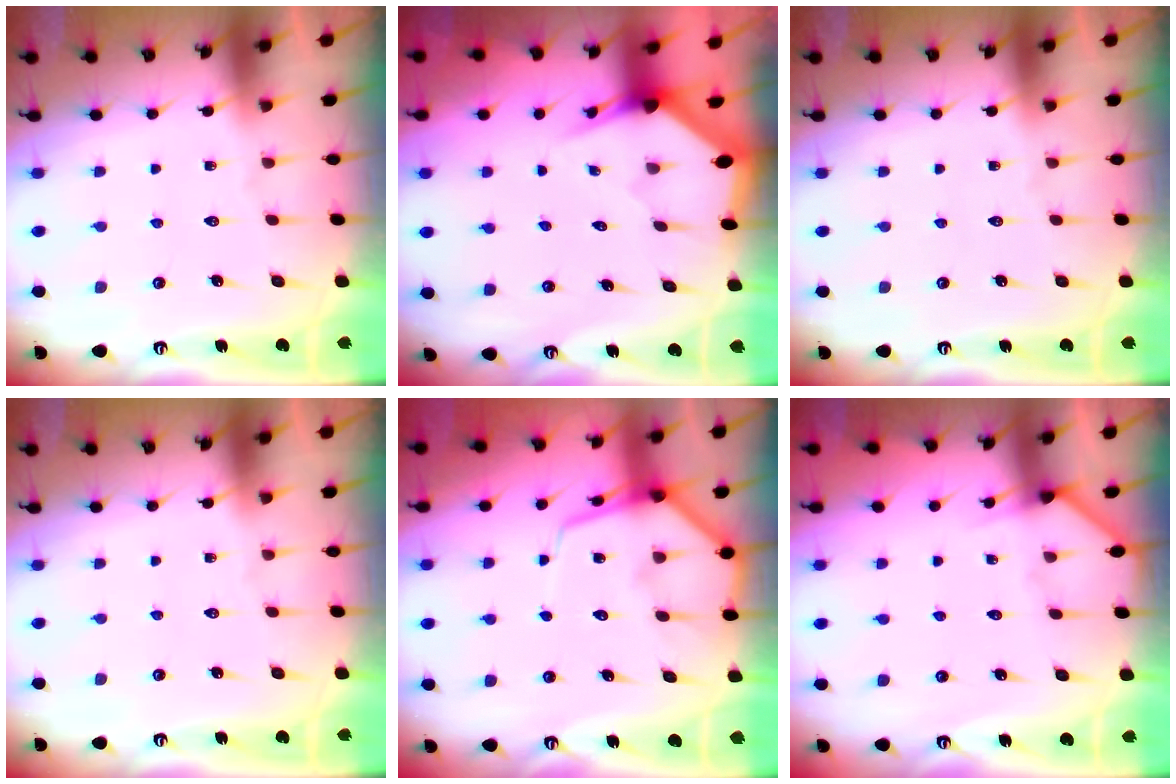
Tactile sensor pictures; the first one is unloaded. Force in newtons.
{"total": 3.0, "press": 3.0, "slide": 0.1}
{"total": 0.0}
{"total": 0.0}
{"total": 7.6, "press": 7.5, "slide": 0.9}
{"total": 3.0, "press": 3.0, "slide": 0.2}